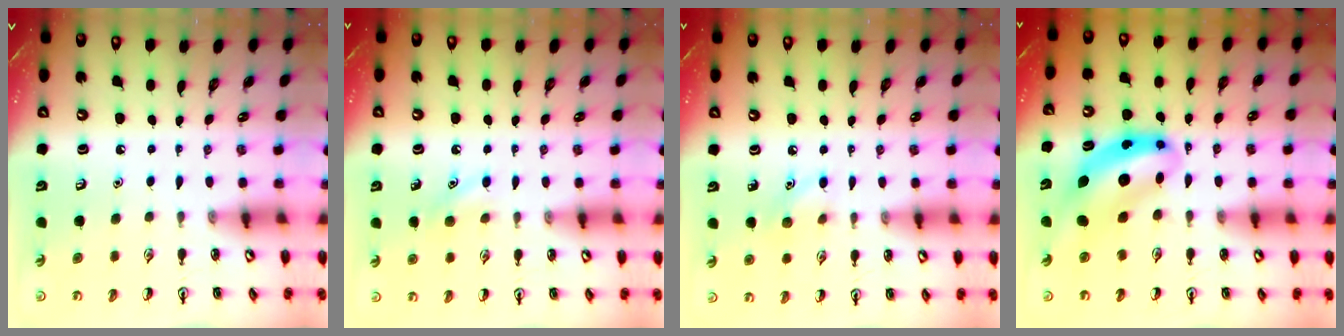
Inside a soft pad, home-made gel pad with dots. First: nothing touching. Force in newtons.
{"total": 6.9, "press": 6.6, "slide": 2.1}
{"total": 6.4, "press": 6.2, "slide": 1.7}
{"total": 8.9, "press": 8.5, "slide": 2.7}